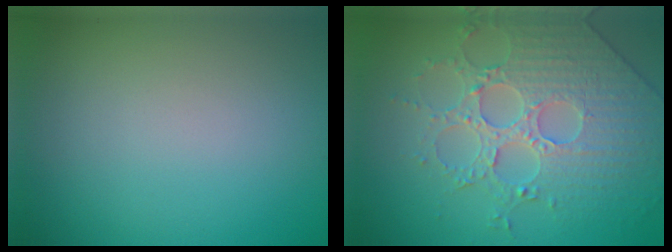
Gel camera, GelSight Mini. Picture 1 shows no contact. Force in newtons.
{"total": 4.9, "press": 4.9, "slide": 0.4}